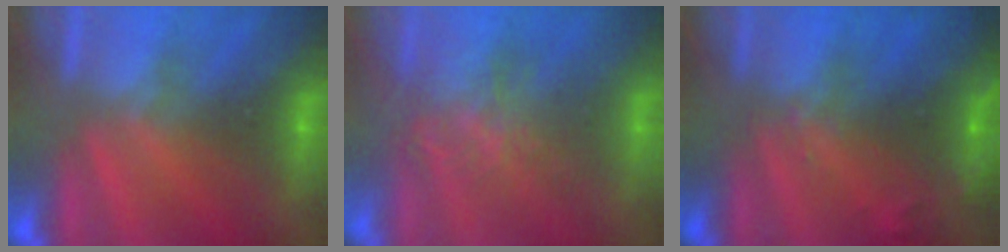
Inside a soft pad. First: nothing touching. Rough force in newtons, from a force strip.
{"total": 4.5}
{"total": 6.7}